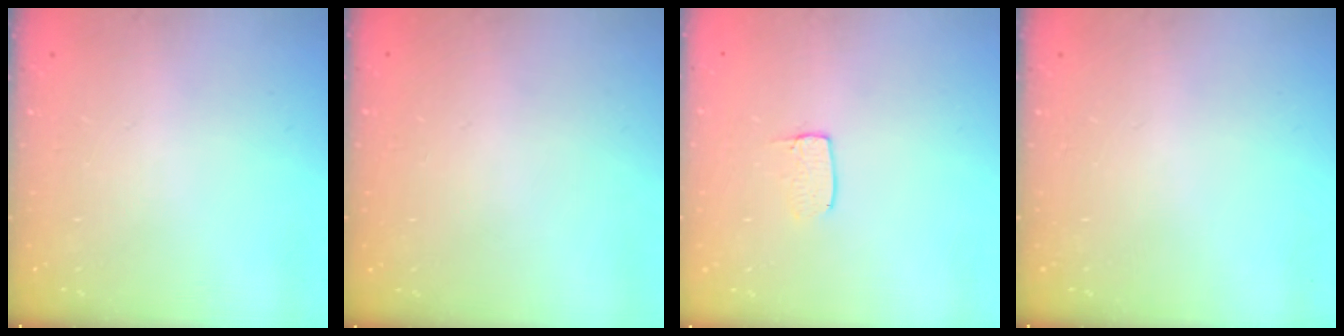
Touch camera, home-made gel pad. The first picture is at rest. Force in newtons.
{"total": 0.0}
{"total": 4.2, "press": 4.2, "slide": 0.3}
{"total": 0.0}